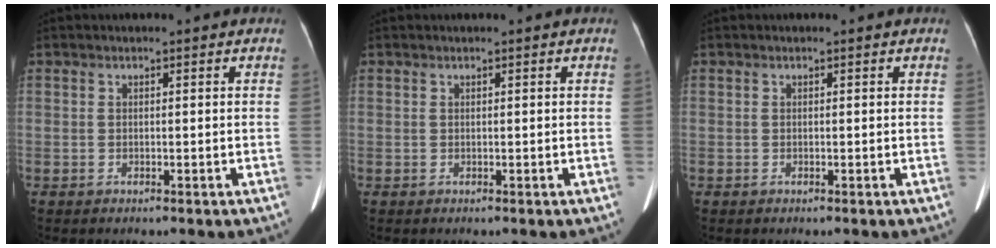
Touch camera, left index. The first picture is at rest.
{"total": 0.0}
{"total": 0.0}